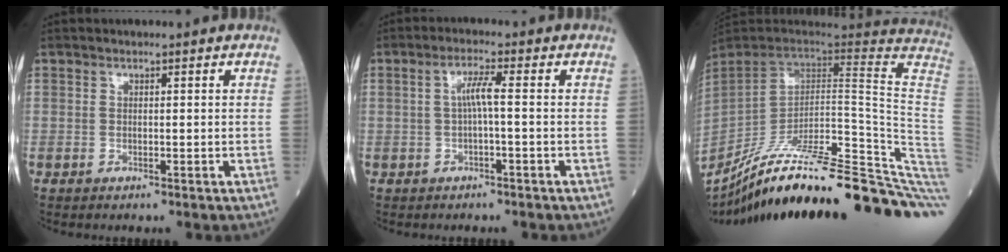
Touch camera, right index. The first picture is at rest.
{"total": 3.0, "force": [-0.1, 0.1, 3.0], "torque": [-0.055, 0.009, -0.001]}
{"total": 37.7, "force": [-29.4, 0.8, 23.6], "torque": [-0.207, -0.051, -0.409]}